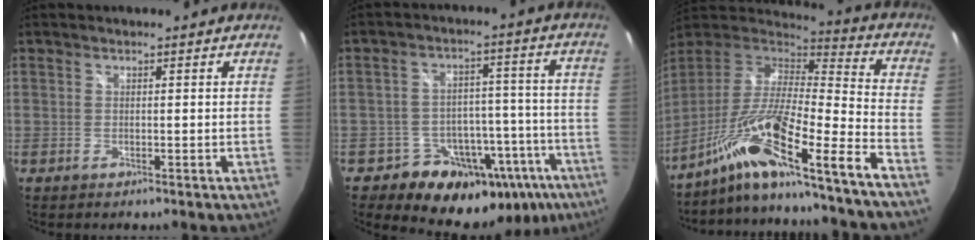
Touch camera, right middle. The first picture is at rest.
{"total": 18.1, "force": [-11.1, 12.6, 6.8], "torque": [-0.108, 0.039, -0.131]}
{"total": 20.7, "force": [-14.0, -0.4, 15.3], "torque": [-0.248, -0.052, -0.253]}